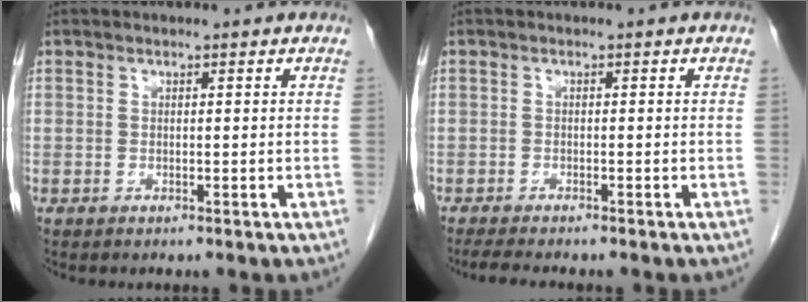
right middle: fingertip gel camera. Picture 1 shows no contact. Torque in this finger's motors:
{"motor_torque": [0.18, -0.09, 0.00, 0.01]}